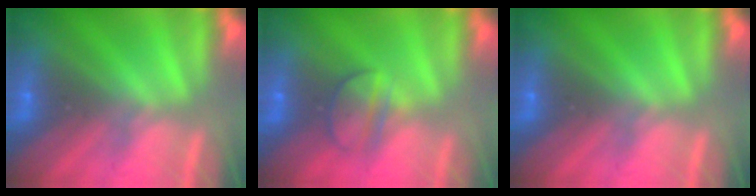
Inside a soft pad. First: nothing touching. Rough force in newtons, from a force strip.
{"total": 2.3}
{"total": 0.0}